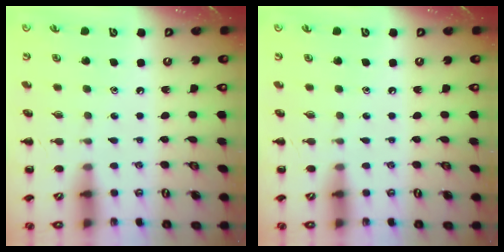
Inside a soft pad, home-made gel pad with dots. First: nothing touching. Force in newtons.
{"total": 0.0}